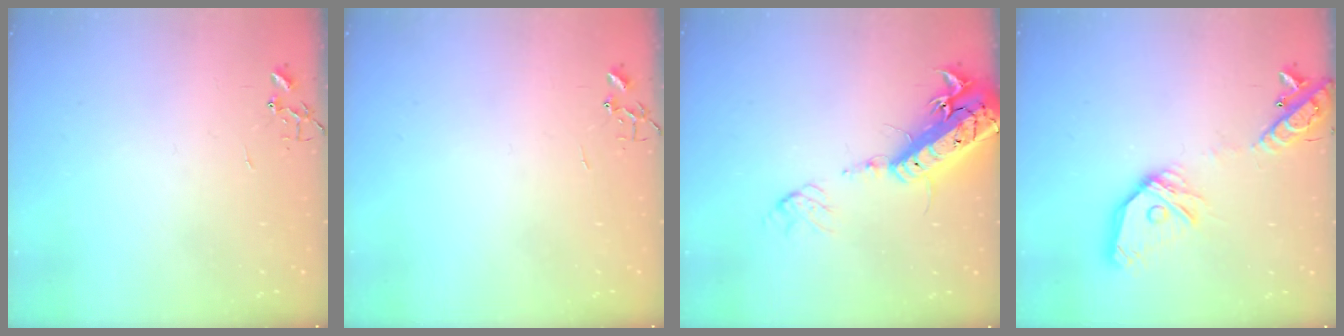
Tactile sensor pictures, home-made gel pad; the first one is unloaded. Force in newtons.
{"total": 0.0}
{"total": 19.9, "press": 19.4, "slide": 4.6}
{"total": 17.8, "press": 17.5, "slide": 3.3}